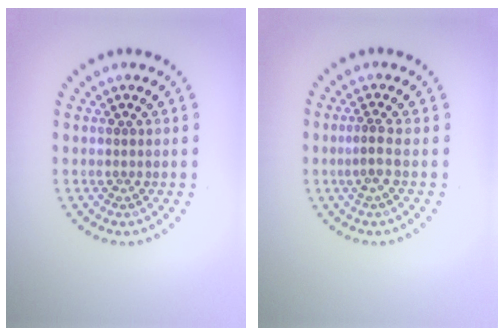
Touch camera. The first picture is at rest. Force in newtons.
{"total": 1.5, "press": 1.2, "slide": 0.9}